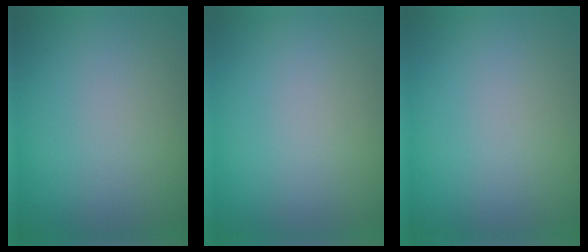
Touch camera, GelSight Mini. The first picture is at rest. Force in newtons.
{"total": 0.0}
{"total": 0.0}